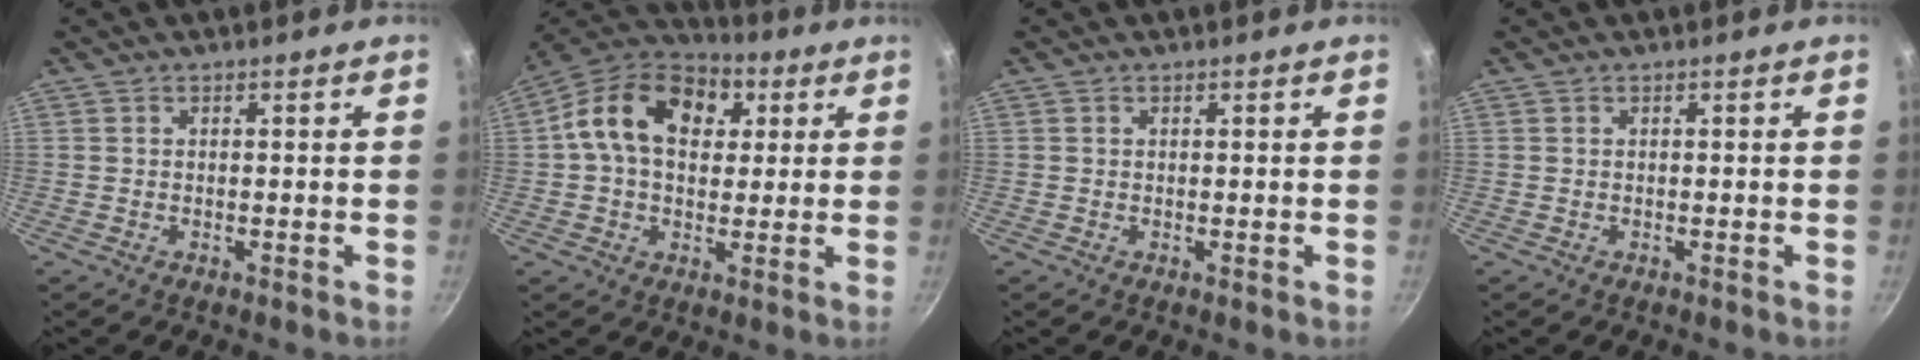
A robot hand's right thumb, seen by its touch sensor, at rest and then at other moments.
{"total": 16.8, "force": [4.2, 11.9, 11.1], "torque": [-0.161, 0.017, 0.050]}
{"total": 0.0}
{"total": 0.0}